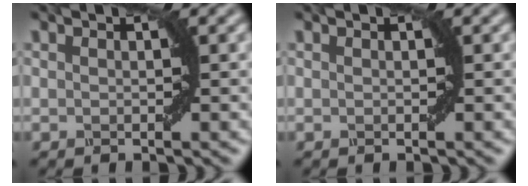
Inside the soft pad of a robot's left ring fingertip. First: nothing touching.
{"total": 0.0}